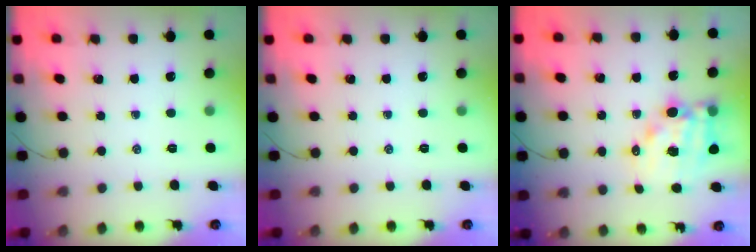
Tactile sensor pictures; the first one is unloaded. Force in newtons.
{"total": 0.0}
{"total": 12.3, "press": 11.8, "slide": 3.4}